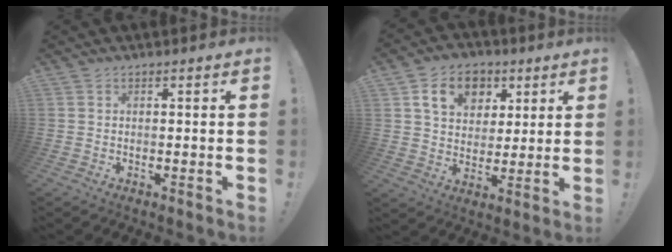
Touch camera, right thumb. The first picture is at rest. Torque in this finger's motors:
{"motor_torque": [-0.40, 0.69, 0.37, -0.11, 0.01]}